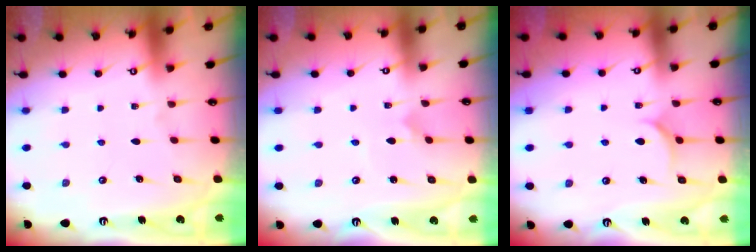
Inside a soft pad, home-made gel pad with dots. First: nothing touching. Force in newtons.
{"total": 1.2, "press": 1.2, "slide": 0.0}
{"total": 6.4, "press": 6.4, "slide": 0.5}